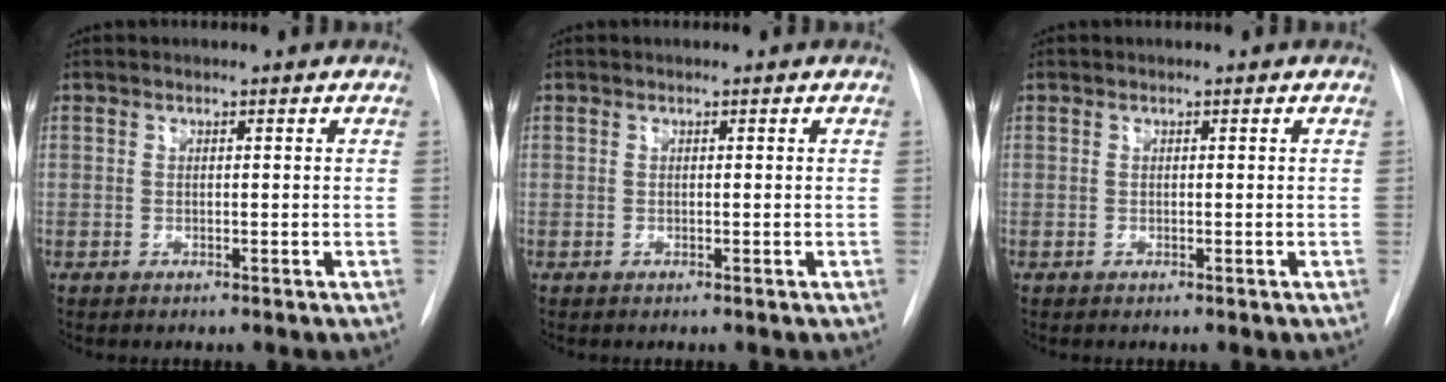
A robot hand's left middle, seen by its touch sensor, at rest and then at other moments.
{"total": 0.0}
{"total": 0.0}